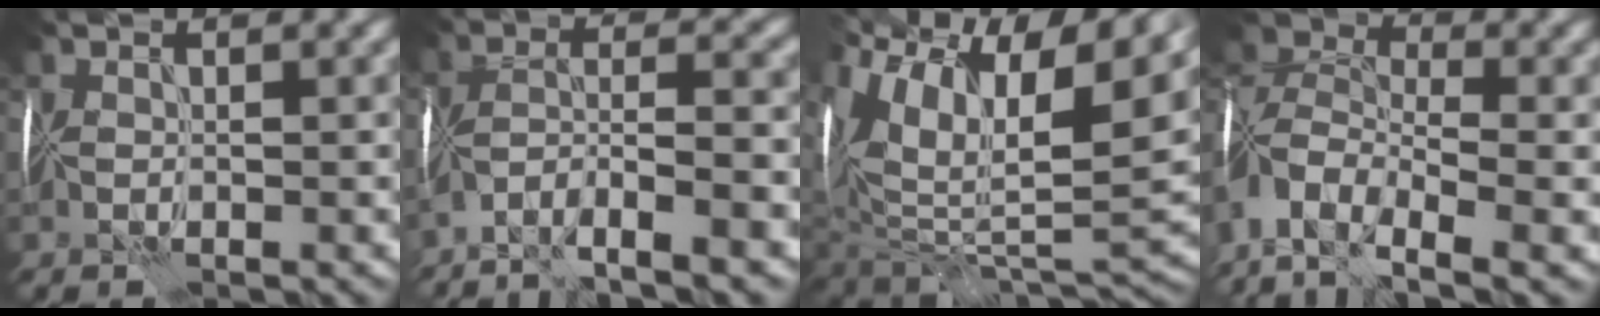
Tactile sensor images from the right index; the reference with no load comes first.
{"total": 6.5, "force": [-4.1, 1.4, 4.9], "torque": [-0.086, 0.014, -0.079]}
{"total": 14.1, "force": [8.6, 5.7, 9.7], "torque": [-0.184, 0.041, 0.151]}
{"total": 10.1, "force": [-4.8, 5.7, 6.8], "torque": [-0.144, 0.007, -0.105]}